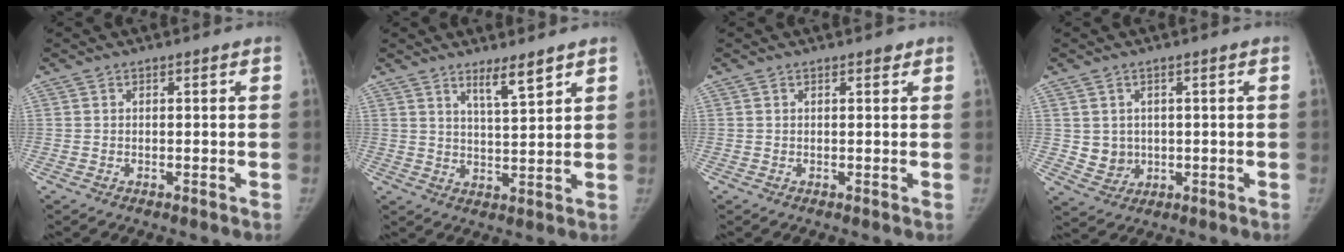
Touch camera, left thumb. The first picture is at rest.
{"total": 5.4, "force": [3.9, 0.6, 3.7], "torque": [-0.056, -0.034, 0.067]}
{"total": 0.8, "force": [0.6, 0.4, 0.4], "torque": [0.000, -0.001, 0.004]}
{"total": 4.0, "force": [0.3, 3.8, 1.5], "torque": [-0.008, -0.004, 0.017]}